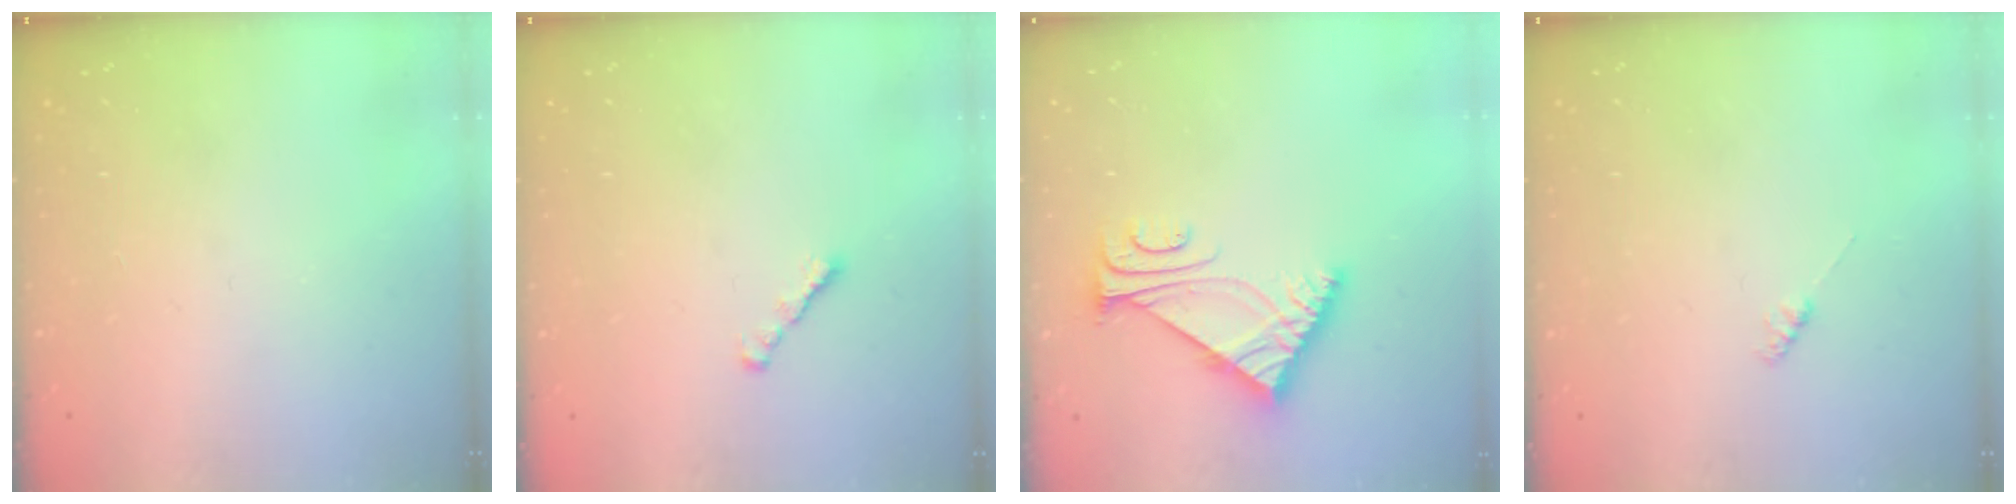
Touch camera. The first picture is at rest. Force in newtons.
{"total": 1.8, "press": 1.7, "slide": 0.6}
{"total": 6.6, "press": 6.6, "slide": 1.0}
{"total": 2.3, "press": 2.3, "slide": 0.3}